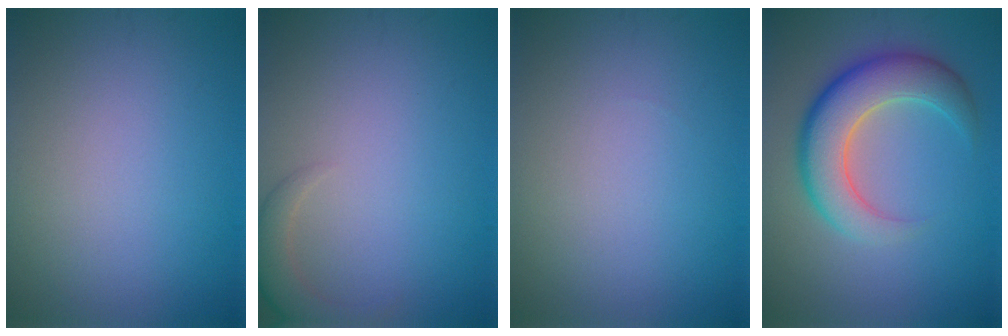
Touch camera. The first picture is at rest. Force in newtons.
{"total": 2.3, "press": 2.3, "slide": 0.2}
{"total": 0.0}
{"total": 7.1, "press": 7.1, "slide": 0.4}